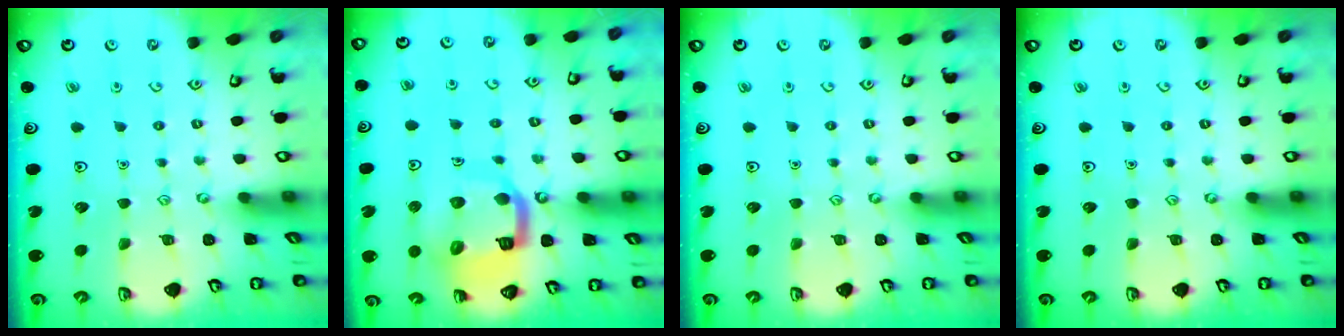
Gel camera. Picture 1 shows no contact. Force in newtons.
{"total": 14.1, "press": 14.0, "slide": 1.6}
{"total": 0.0}
{"total": 0.0}